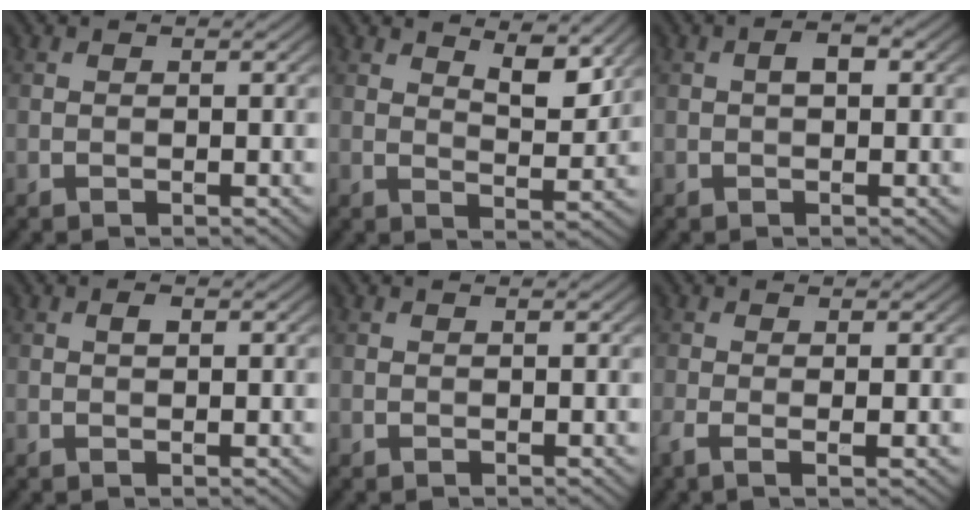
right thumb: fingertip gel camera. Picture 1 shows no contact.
{"total": 5.7, "force": [3.9, 1.8, 3.7], "torque": [-0.062, -0.013, 0.068]}
{"total": 1.9, "force": [0.2, 0.9, 1.6], "torque": [-0.025, 0.006, 0.001]}
{"total": 1.0, "force": [0.2, 0.4, 0.8], "torque": [-0.016, 0.000, 0.003]}
{"total": 0.0}
{"total": 2.5, "force": [-0.6, 0.3, 2.4], "torque": [-0.051, -0.001, -0.018]}